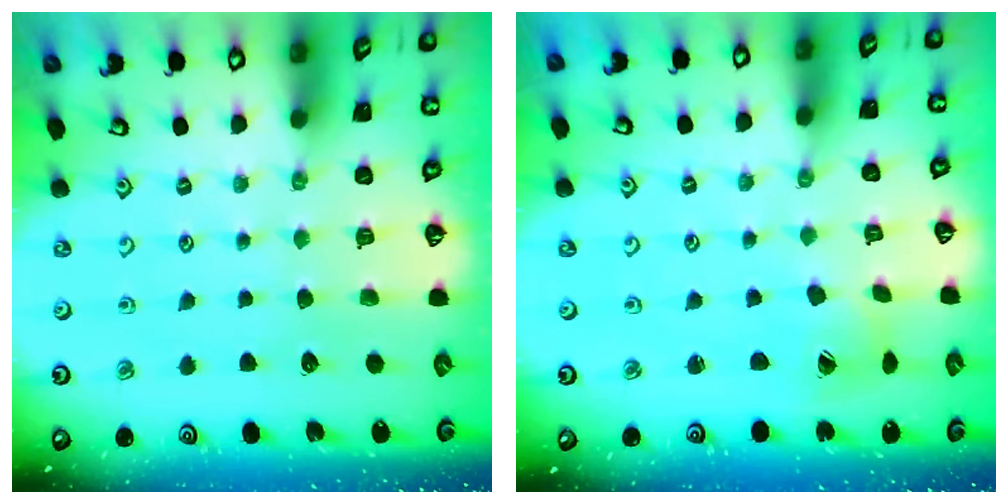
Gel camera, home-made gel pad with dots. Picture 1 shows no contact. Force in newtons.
{"total": 6.4, "press": 6.4, "slide": 0.4}